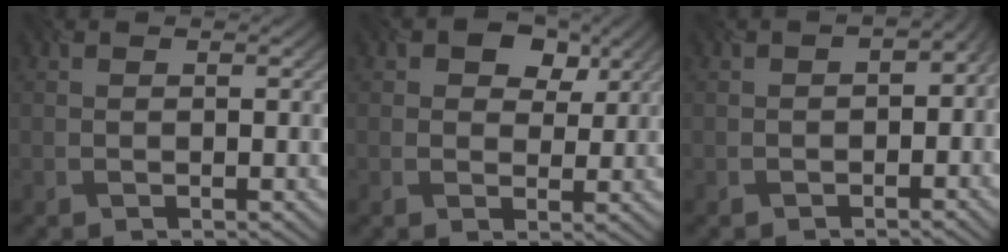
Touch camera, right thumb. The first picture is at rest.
{"total": 4.1, "force": [2.0, 2.9, 2.2], "torque": [-0.029, 0.001, 0.030]}
{"total": 3.8, "force": [-1.8, 2.0, 2.7], "torque": [-0.024, -0.005, -0.012]}